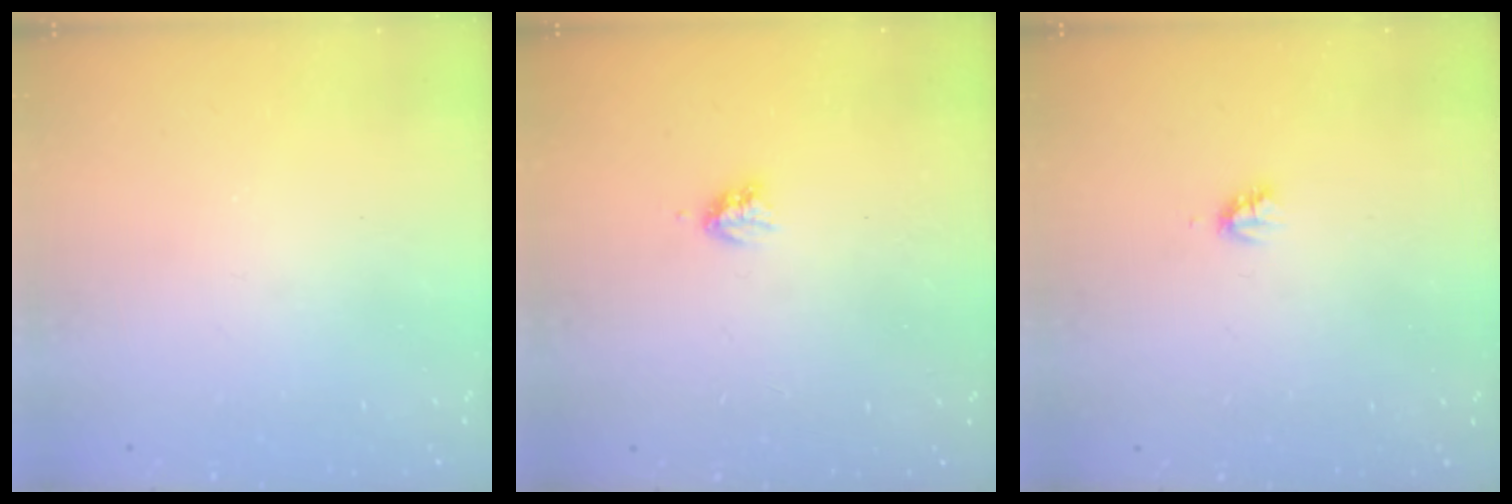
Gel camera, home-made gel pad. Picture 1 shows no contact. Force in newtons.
{"total": 2.9, "press": 2.9, "slide": 0.5}
{"total": 2.2, "press": 2.2, "slide": 0.3}